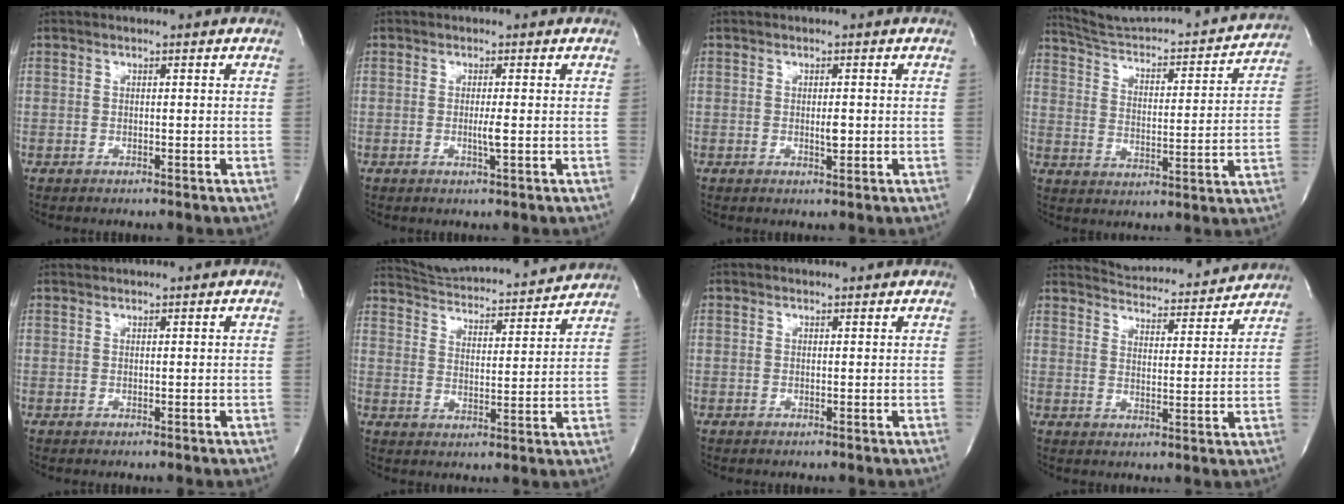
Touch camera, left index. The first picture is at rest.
{"total": 1.6, "force": [-0.4, -0.3, 1.5], "torque": [-0.032, -0.008, -0.008]}
{"total": 1.4, "force": [-0.3, 0.4, 1.3], "torque": [-0.021, -0.005, -0.004]}
{"total": 20.5, "force": [19.4, 2.4, 6.2], "torque": [-0.086, -0.037, 0.260]}
{"total": 0.8, "force": [0.8, -0.2, -0.2], "torque": [0.001, 0.012, 0.022]}
{"total": 17.4, "force": [16.7, 2.1, 4.5], "torque": [-0.070, -0.004, 0.236]}
{"total": 0.7, "force": [0.6, 0.2, -0.2], "torque": [-0.009, 0.001, 0.008]}
{"total": 14.4, "force": [14.0, 1.9, 2.5], "torque": [-0.034, -0.008, 0.180]}